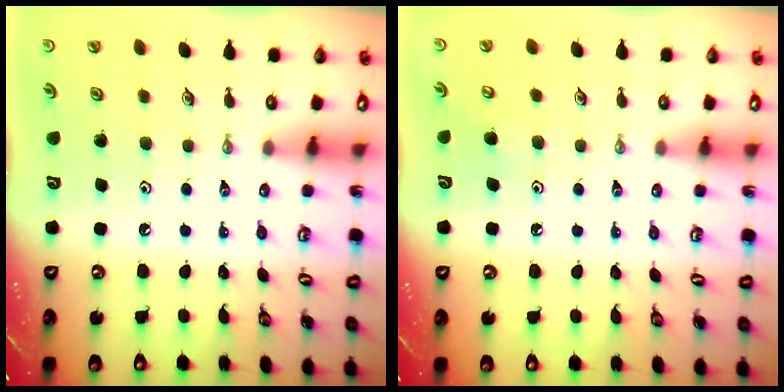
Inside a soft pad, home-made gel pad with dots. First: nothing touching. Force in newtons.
{"total": 4.3, "press": 4.3, "slide": 0.3}